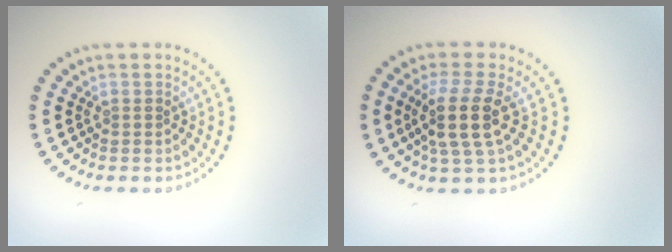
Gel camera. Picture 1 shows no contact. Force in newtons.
{"total": 3.9, "press": 3.2, "slide": 2.3}